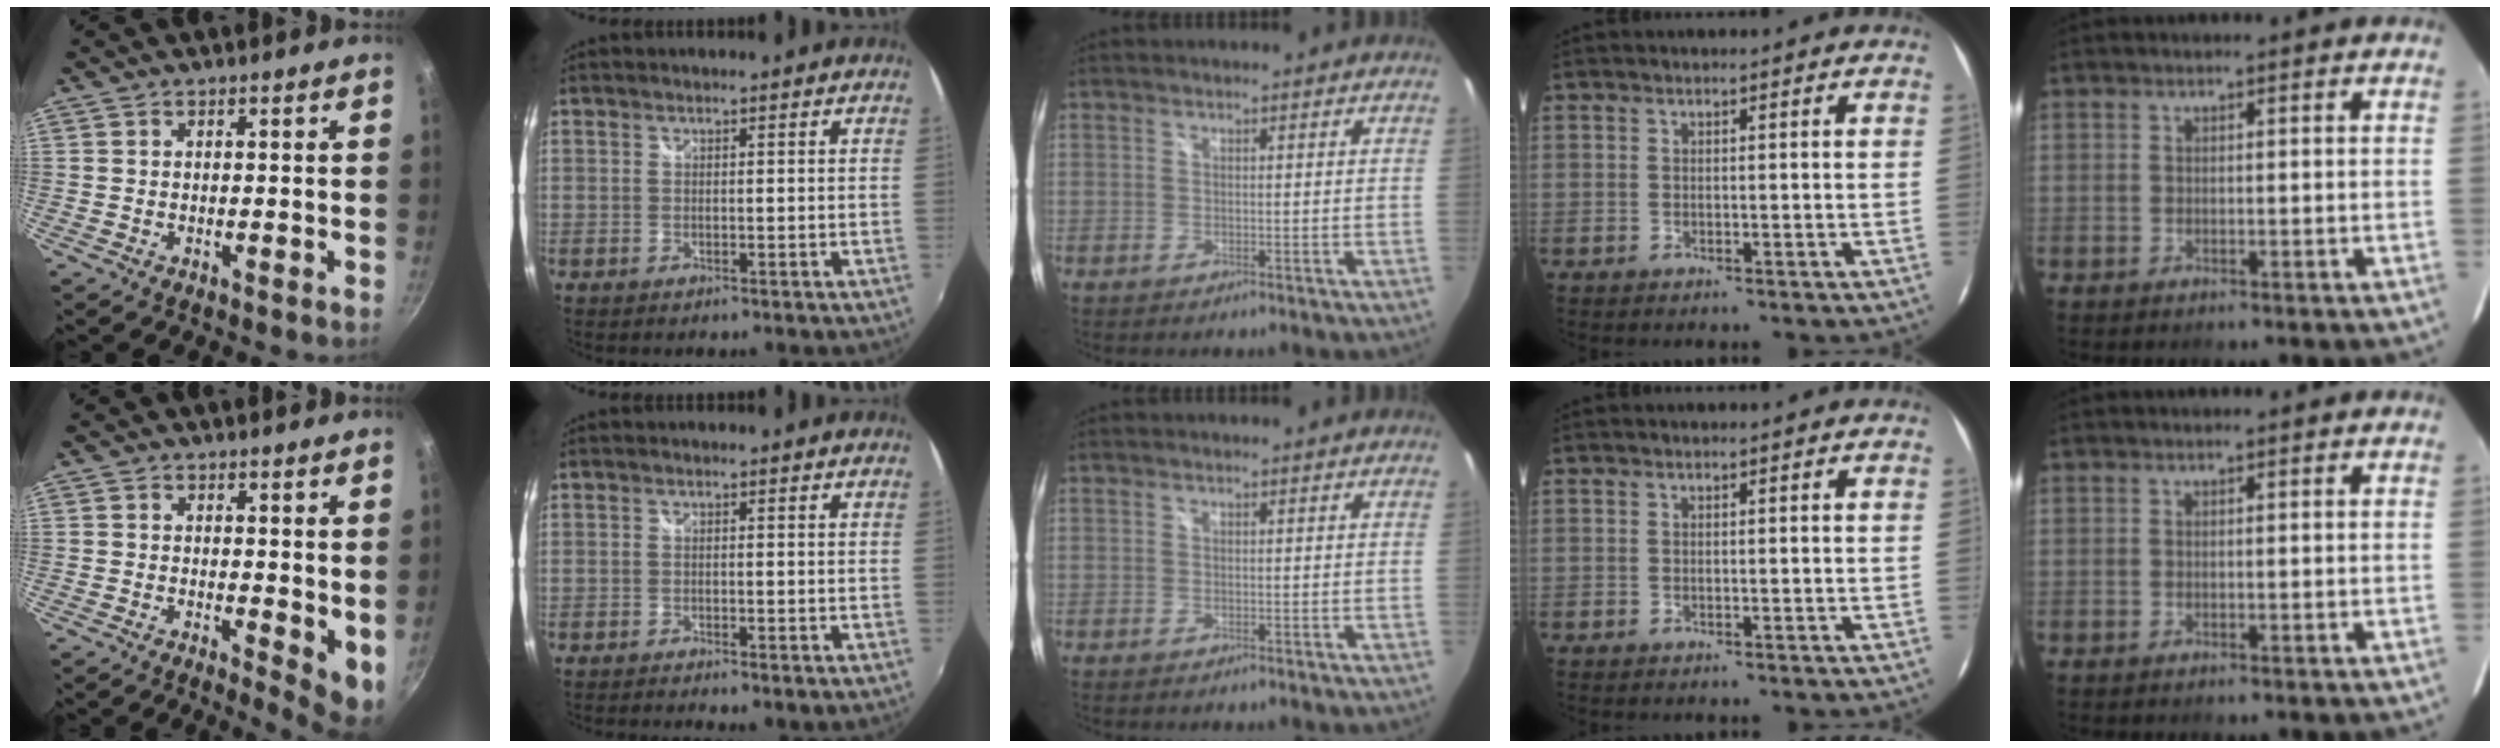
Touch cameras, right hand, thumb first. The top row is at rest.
{"thumb": {"total": 5.5, "force": [0.5, 2.2, 5.0], "torque": [-0.059, -0.011, 0.007]}, "index": {"total": 2.6, "force": [-1.6, 0.5, 1.9], "torque": [-0.035, -0.011, -0.025]}}